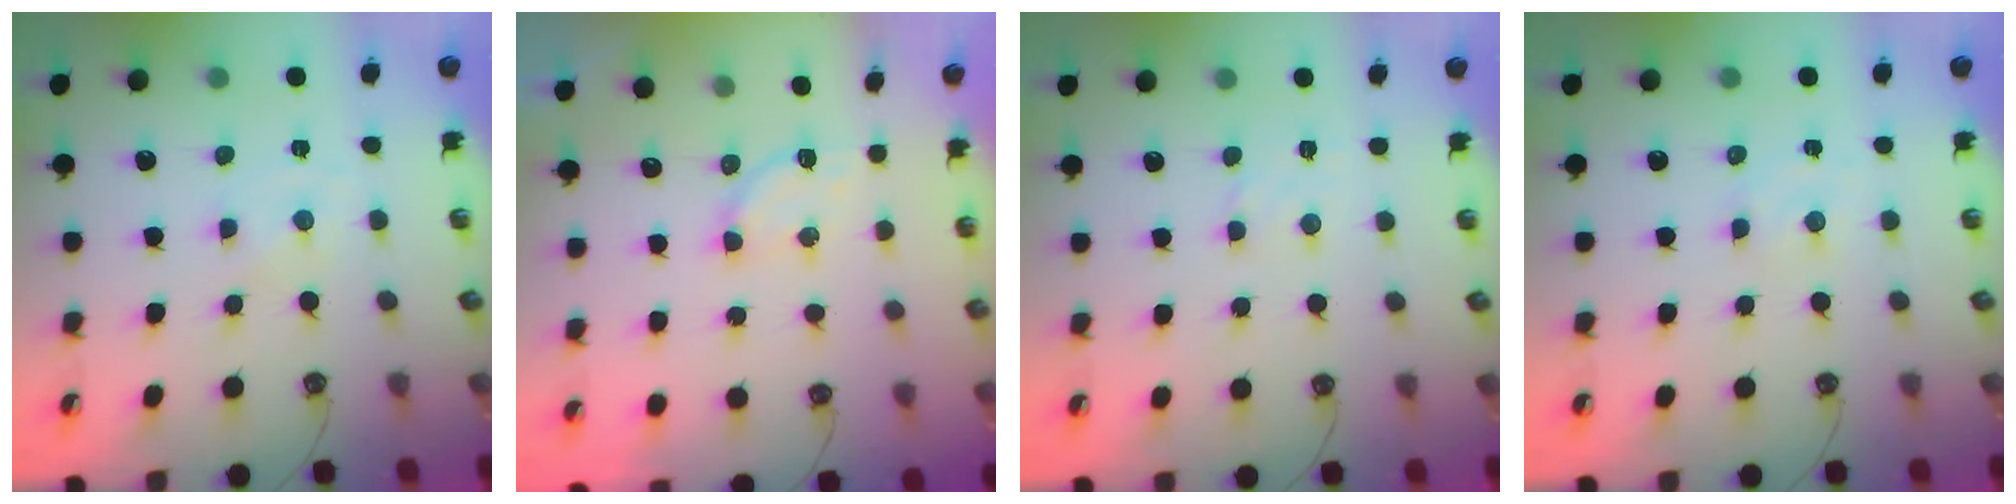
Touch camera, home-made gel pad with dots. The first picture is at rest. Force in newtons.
{"total": 4.0, "press": 3.9, "slide": 0.6}
{"total": 2.2, "press": 2.2, "slide": 0.6}
{"total": 2.3, "press": 2.3, "slide": 0.3}